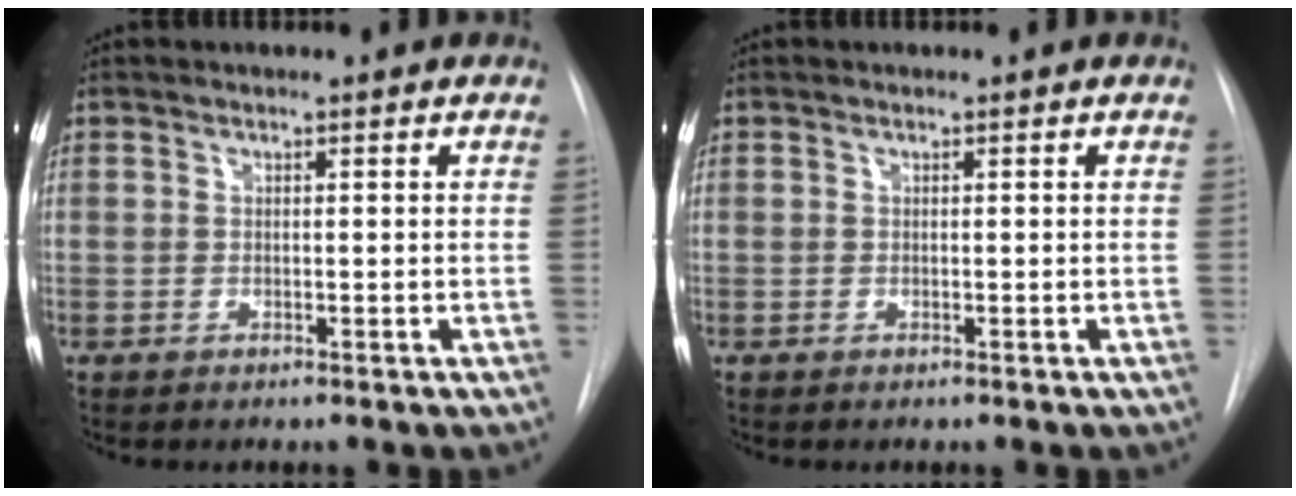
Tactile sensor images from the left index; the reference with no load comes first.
{"total": 0.0}